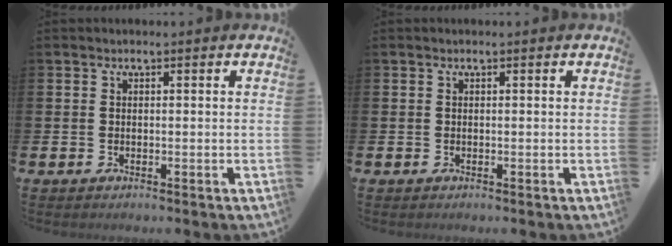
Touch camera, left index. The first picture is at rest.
{"total": 0.0}